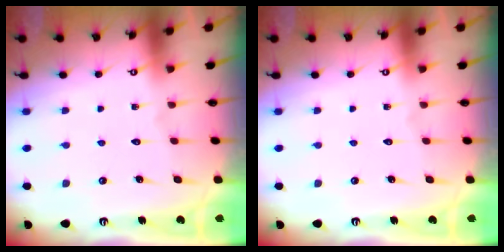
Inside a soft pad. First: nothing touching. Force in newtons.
{"total": 0.0}